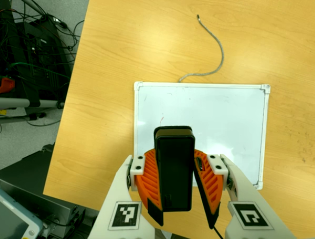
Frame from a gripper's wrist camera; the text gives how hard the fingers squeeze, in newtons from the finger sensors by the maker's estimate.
{"total": 10.1, "left": 9.7, "right": 10.5}